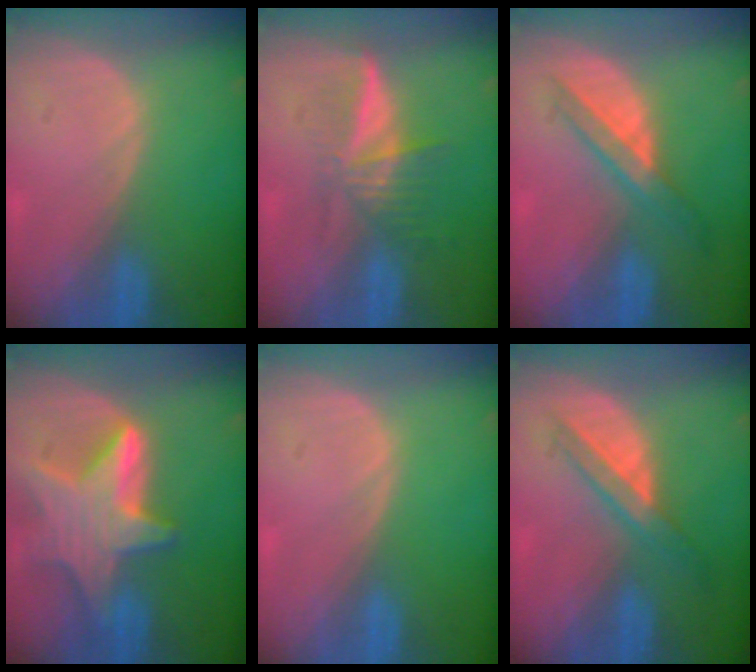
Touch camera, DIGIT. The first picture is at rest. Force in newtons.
{"total": 6.0, "press": 5.4, "slide": 2.6}
{"total": 5.8, "press": 5.3, "slide": 2.3}
{"total": 9.5, "press": 9.5, "slide": 0.6}
{"total": 0.0}
{"total": 5.8, "press": 5.2, "slide": 2.6}